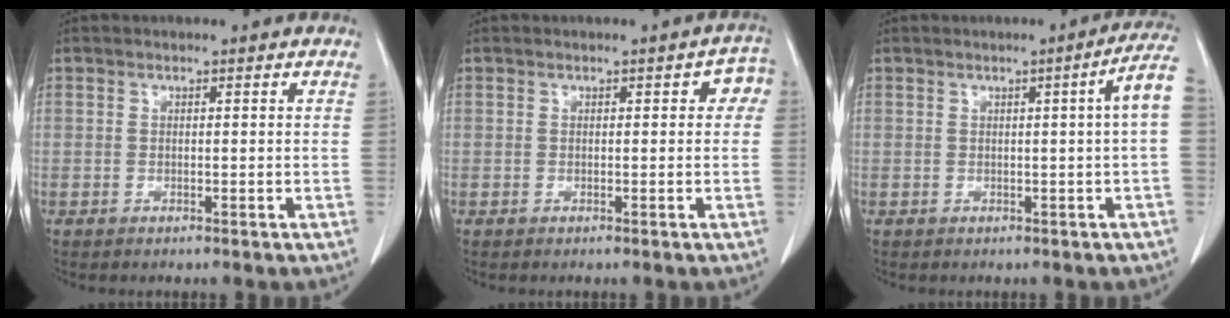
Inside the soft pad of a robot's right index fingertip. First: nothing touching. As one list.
[{"total": 2.8, "force": [0.5, 1.5, 2.3], "torque": [-0.017, 0.017, 0.000]}, {"total": 4.8, "force": [0.4, -0.7, 4.7], "torque": [-0.054, 0.007, 0.004]}]